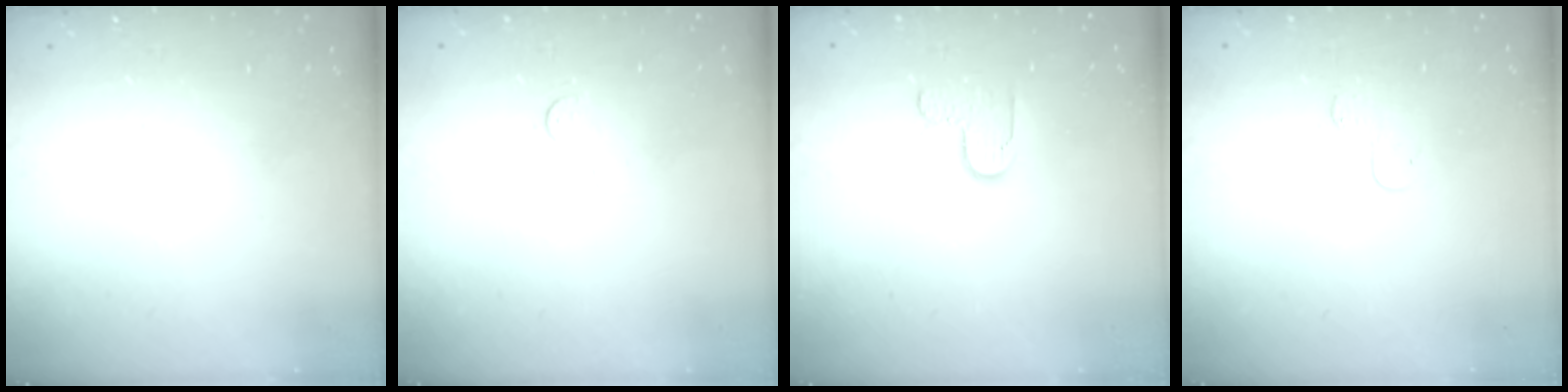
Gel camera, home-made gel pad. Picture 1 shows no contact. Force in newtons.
{"total": 3.1, "press": 3.1, "slide": 0.3}
{"total": 5.8, "press": 5.7, "slide": 0.6}
{"total": 3.8, "press": 3.7, "slide": 0.4}